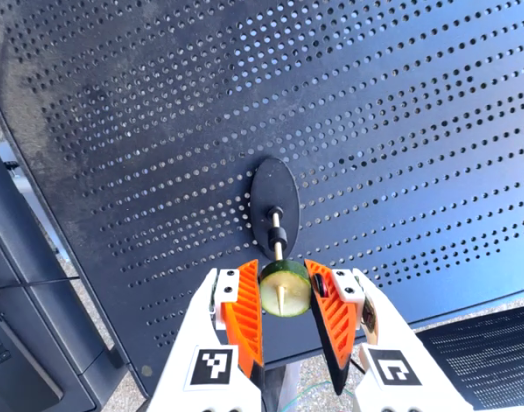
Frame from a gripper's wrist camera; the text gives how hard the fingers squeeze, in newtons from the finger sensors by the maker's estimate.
{"total": 10.3, "left": 9.9, "right": 10.7}